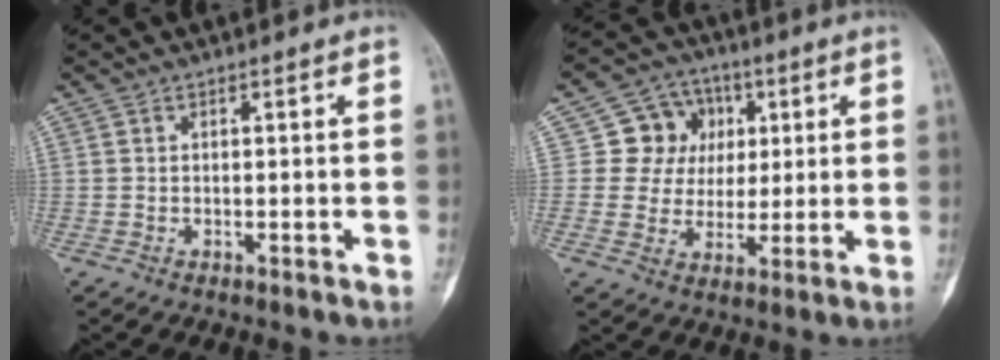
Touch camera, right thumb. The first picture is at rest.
{"total": 10.1, "force": [2.7, 9.3, 2.8], "torque": [0.005, 0.005, 0.043]}